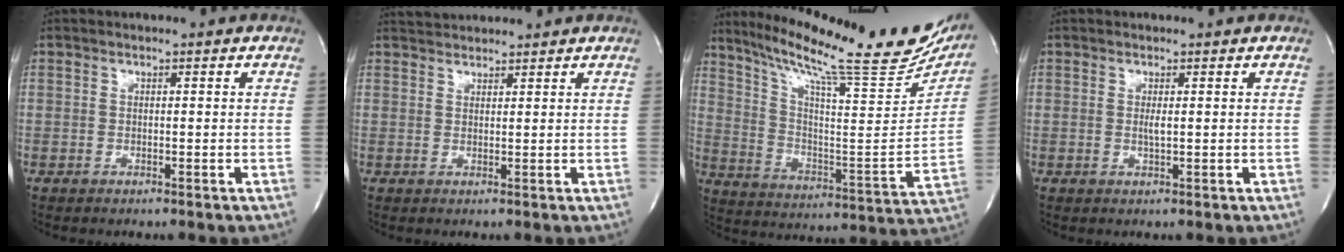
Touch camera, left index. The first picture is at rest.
{"total": 4.2, "force": [4.1, 0.7, 0.5], "torque": [-0.014, 0.032, 0.070]}
{"total": 27.5, "force": [22.8, 2.7, 15.2], "torque": [-0.247, -0.055, 0.317]}
{"total": 1.1, "force": [0.3, 0.0, 1.0], "torque": [-0.029, -0.002, 0.005]}